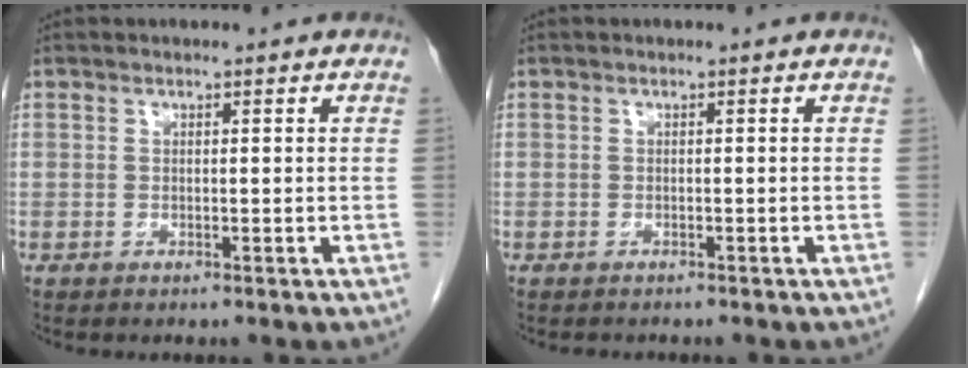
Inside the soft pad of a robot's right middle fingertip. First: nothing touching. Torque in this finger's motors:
{"motor_torque": [0.02, -0.01, 0.00, 0.00]}